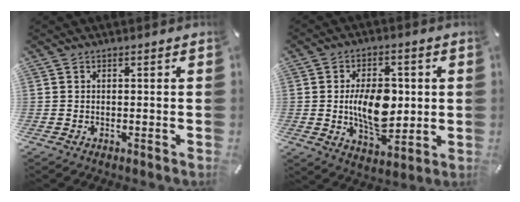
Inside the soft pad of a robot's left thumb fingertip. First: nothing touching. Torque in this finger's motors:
{"motor_torque": [0.71, 0.71, 0.32, 0.00, 0.20]}